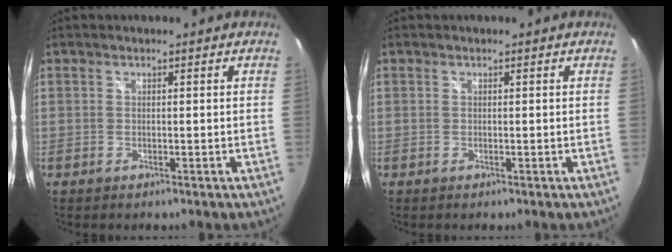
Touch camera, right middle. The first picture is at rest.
{"total": 0.0}